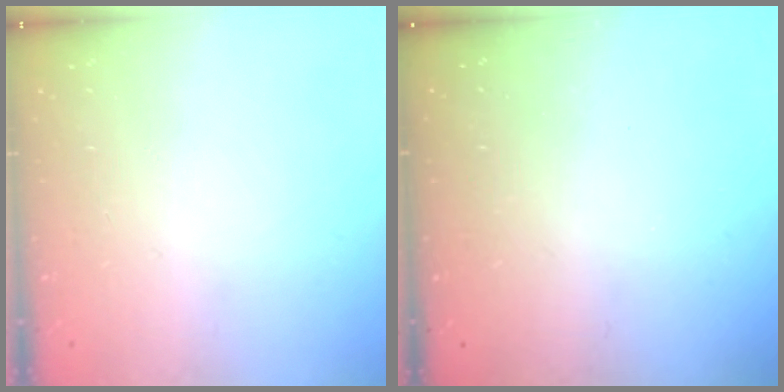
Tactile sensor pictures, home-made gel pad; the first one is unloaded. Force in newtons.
{"total": 3.1, "press": 3.1, "slide": 0.1}